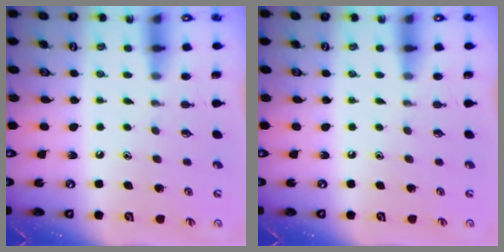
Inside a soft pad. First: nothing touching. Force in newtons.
{"total": 0.0}